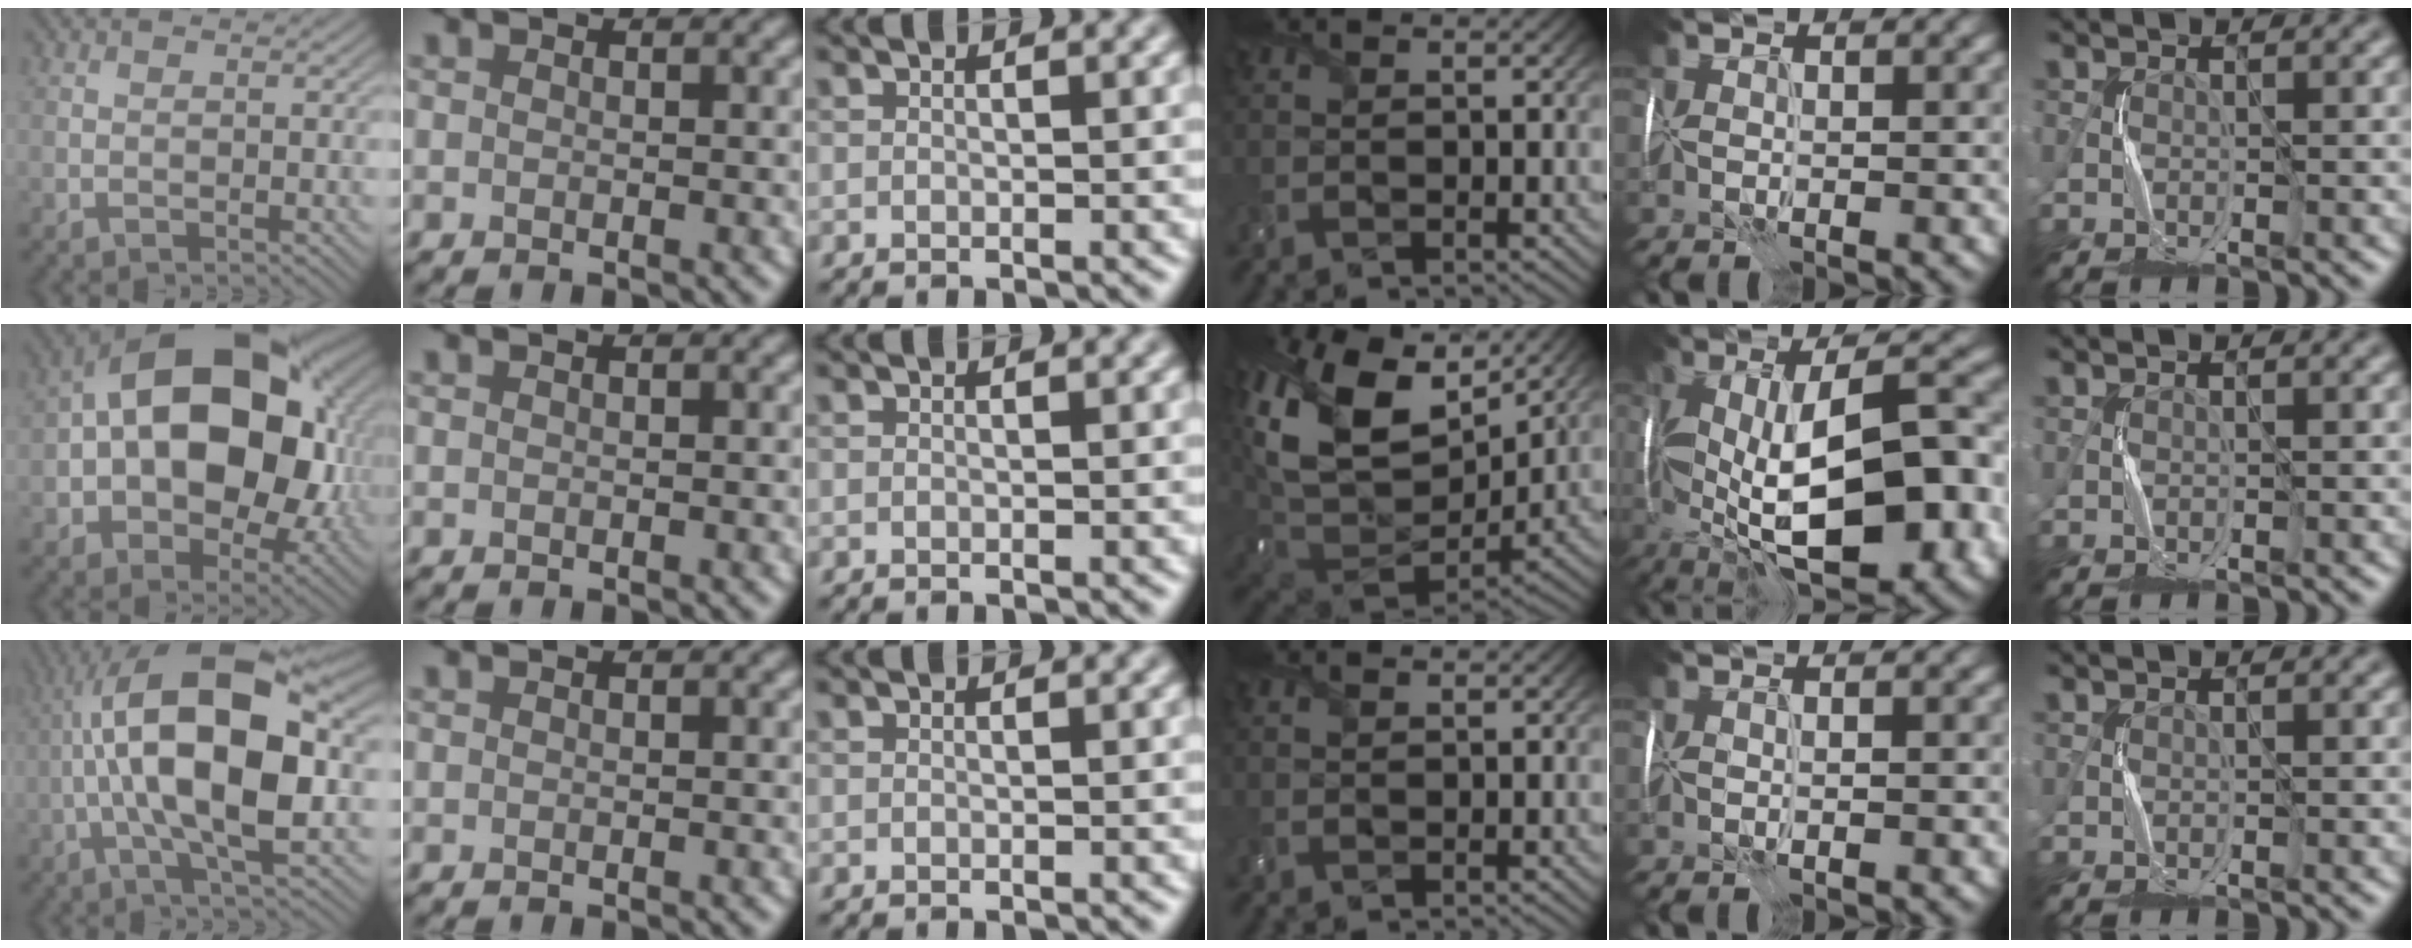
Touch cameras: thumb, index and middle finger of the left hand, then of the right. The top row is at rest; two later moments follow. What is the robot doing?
{"motion": "wrap", "object": "felt sheet"}